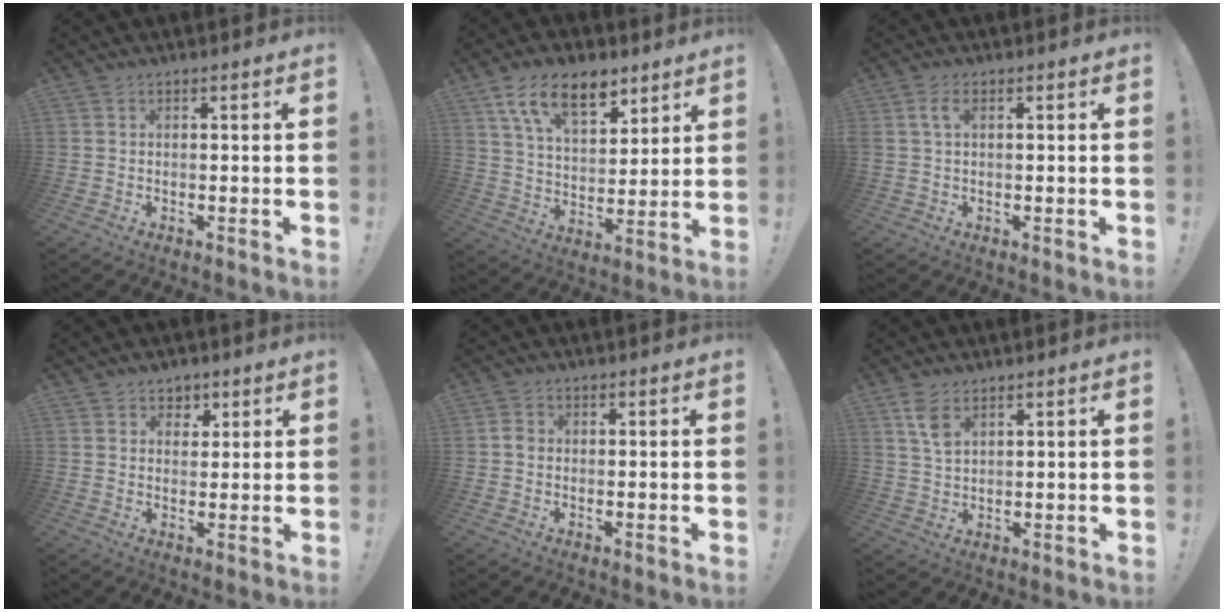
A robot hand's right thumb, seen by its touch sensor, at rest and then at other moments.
{"total": 15.5, "force": [9.2, 8.1, 9.5], "torque": [-0.150, -0.041, 0.168]}
{"total": 3.1, "force": [0.9, 1.3, 2.7], "torque": [-0.051, 0.005, 0.015]}
{"total": 4.3, "force": [2.2, 3.7, 0.8], "torque": [-0.003, -0.012, 0.039]}
{"total": 2.0, "force": [-0.5, 1.6, 1.1], "torque": [-0.018, 0.007, -0.009]}
{"total": 5.7, "force": [3.1, 2.8, 3.8], "torque": [-0.055, -0.015, 0.055]}